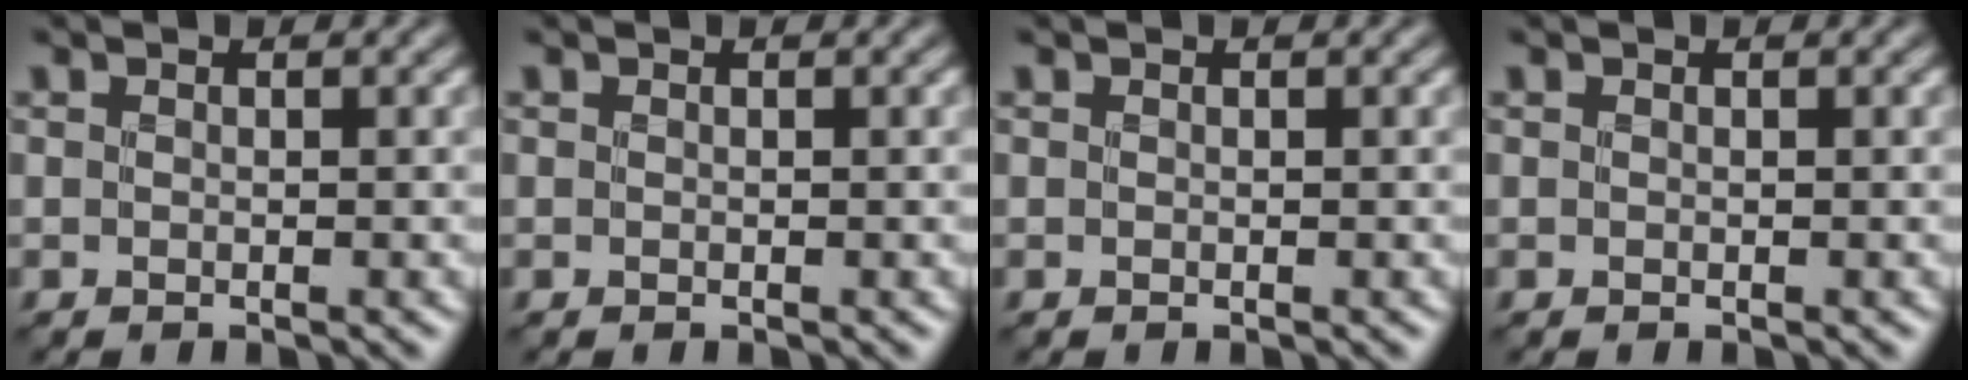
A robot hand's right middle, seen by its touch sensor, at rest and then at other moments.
{"total": 0.0}
{"total": 0.0}
{"total": 0.0}